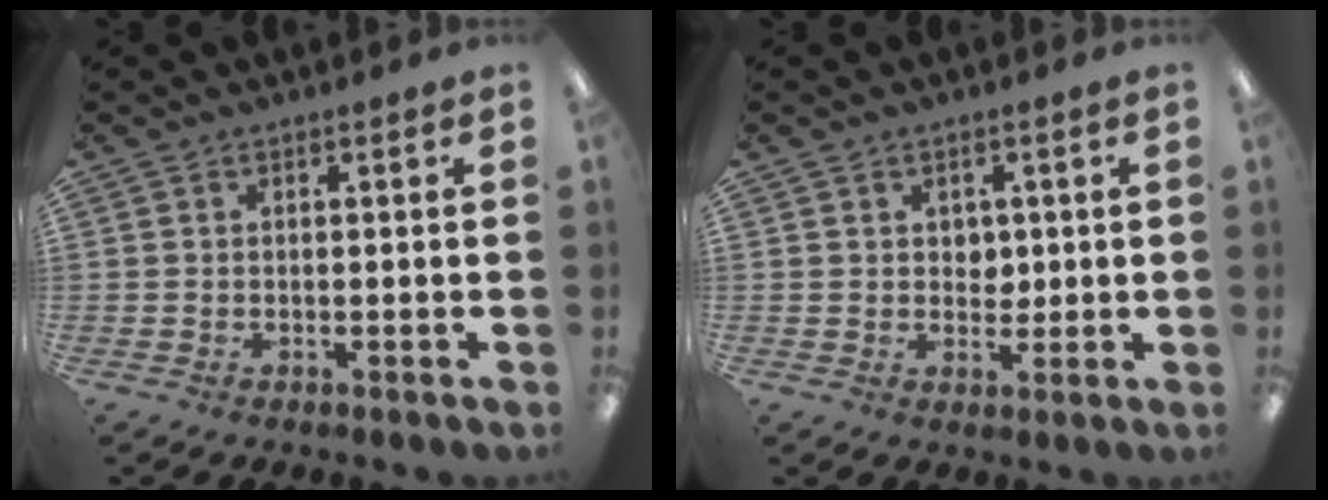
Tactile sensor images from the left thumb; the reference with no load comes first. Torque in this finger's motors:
{"motor_torque": [-0.07, -0.10, -0.26, 0.15, 0.00]}